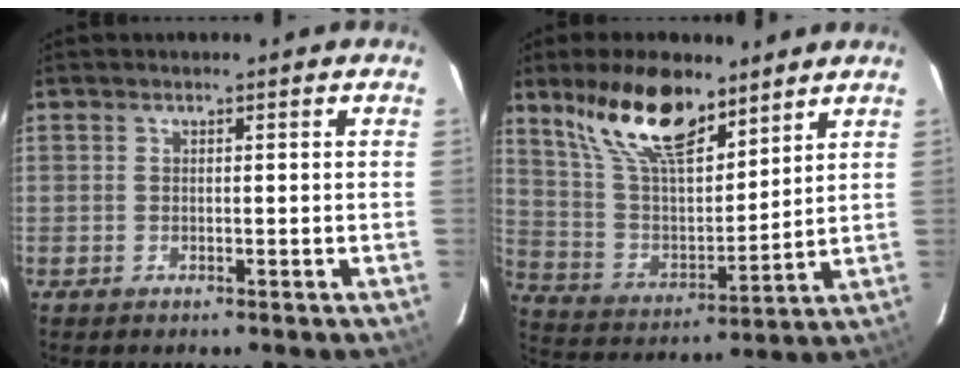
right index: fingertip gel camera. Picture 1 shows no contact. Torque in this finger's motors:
{"motor_torque": [1.10, 1.04, 0.48, 0.14]}